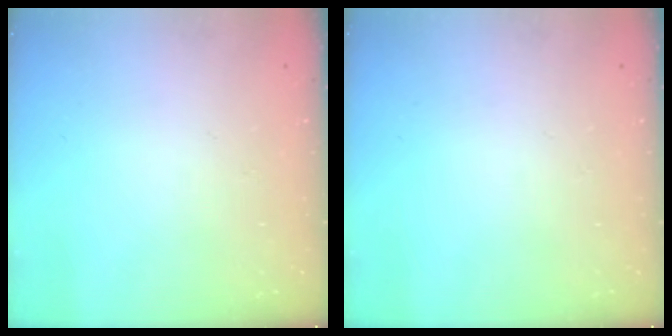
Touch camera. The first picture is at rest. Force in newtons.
{"total": 0.0}